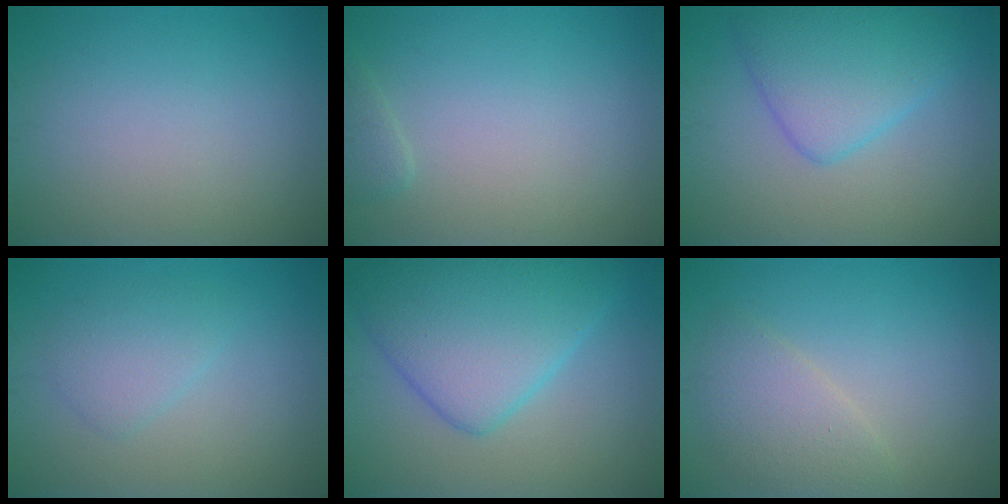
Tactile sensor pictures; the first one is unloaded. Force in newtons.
{"total": 1.2, "press": 1.2, "slide": 0.1}
{"total": 5.3, "press": 5.3, "slide": 0.2}
{"total": 2.3, "press": 2.3, "slide": 0.0}
{"total": 8.3, "press": 8.3, "slide": 0.2}
{"total": 2.9, "press": 2.9, "slide": 0.2}